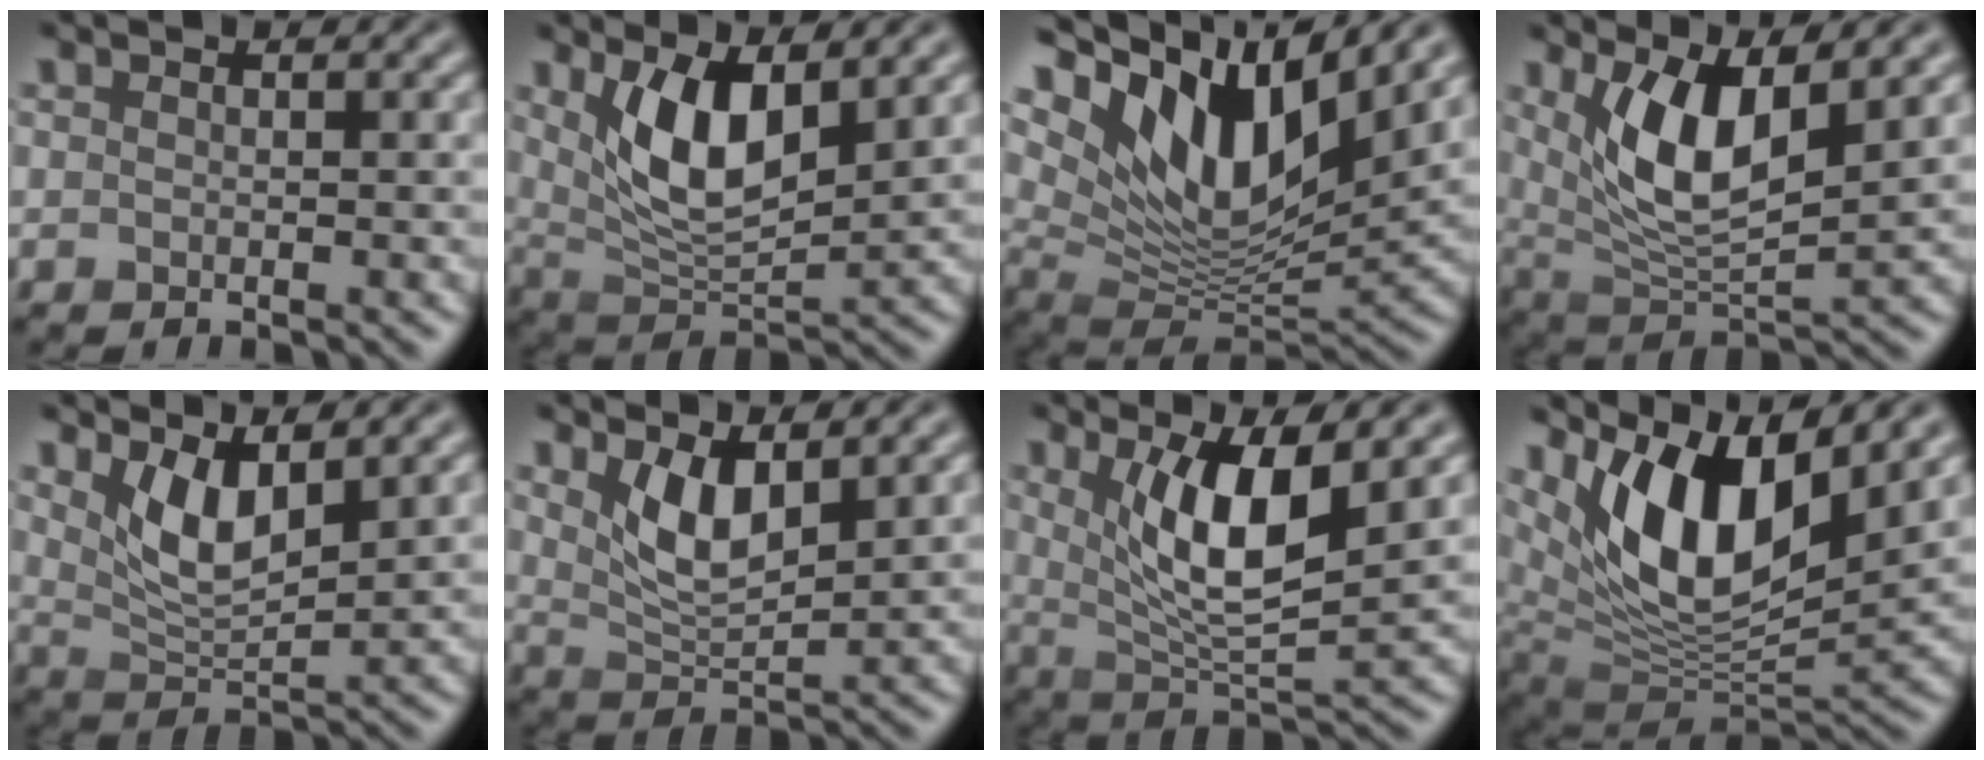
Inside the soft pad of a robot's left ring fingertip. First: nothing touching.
{"total": 6.8, "force": [2.2, 2.9, 5.7], "torque": [-0.112, -0.010, 0.047]}
{"total": 11.5, "force": [6.4, 4.7, 8.4], "torque": [-0.137, -0.003, 0.120]}
{"total": 7.2, "force": [2.5, 2.9, 6.1], "torque": [-0.125, -0.016, 0.050]}
{"total": 4.6, "force": [2.2, 1.8, 3.6], "torque": [-0.075, -0.012, 0.045]}
{"total": 4.4, "force": [2.0, 1.8, 3.5], "torque": [-0.072, -0.010, 0.041]}
{"total": 7.3, "force": [2.3, 2.3, 6.5], "torque": [-0.119, -0.015, 0.046]}
{"total": 11.2, "force": [5.3, 4.4, 8.8], "torque": [-0.152, -0.011, 0.104]}